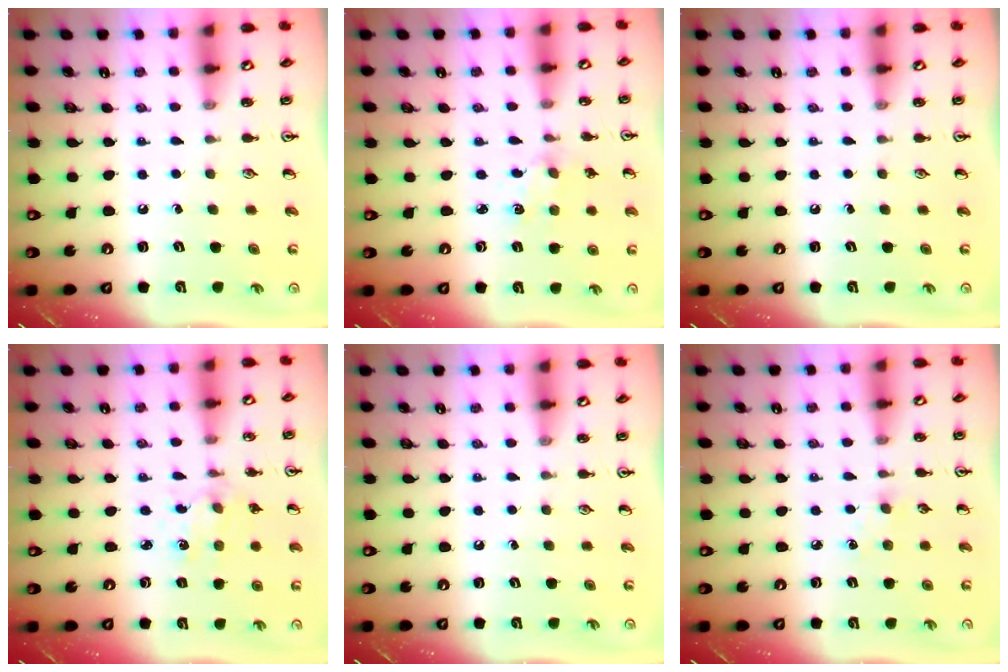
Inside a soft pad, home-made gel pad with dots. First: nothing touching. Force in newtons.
{"total": 2.4, "press": 2.4, "slide": 0.3}
{"total": 0.0}
{"total": 2.1, "press": 2.1, "slide": 0.4}
{"total": 0.0}
{"total": 3.0, "press": 2.9, "slide": 0.4}